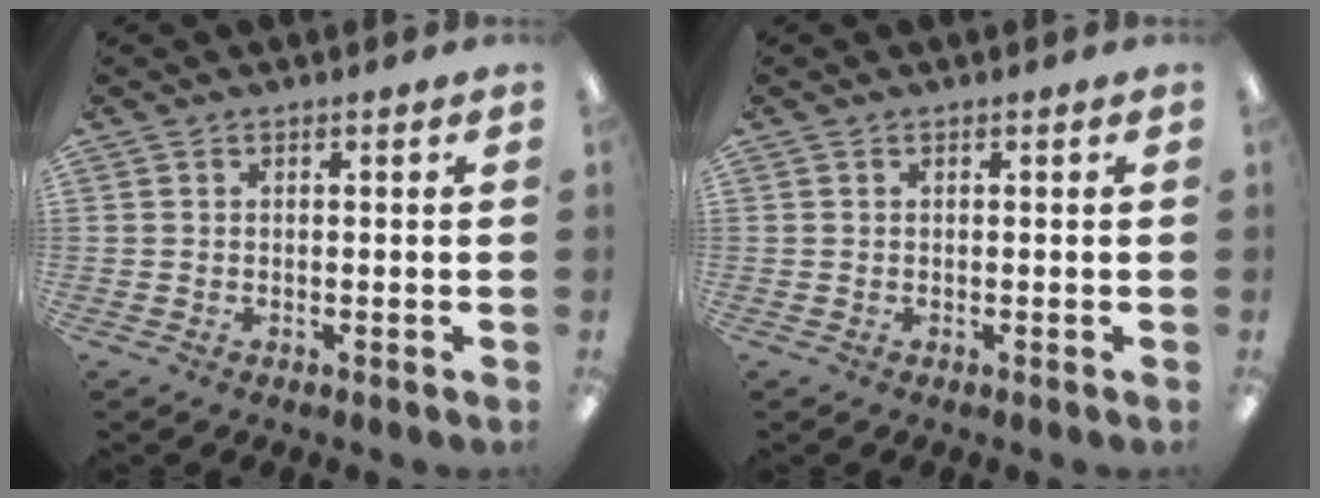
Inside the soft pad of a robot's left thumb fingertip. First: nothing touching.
{"total": 0.0}